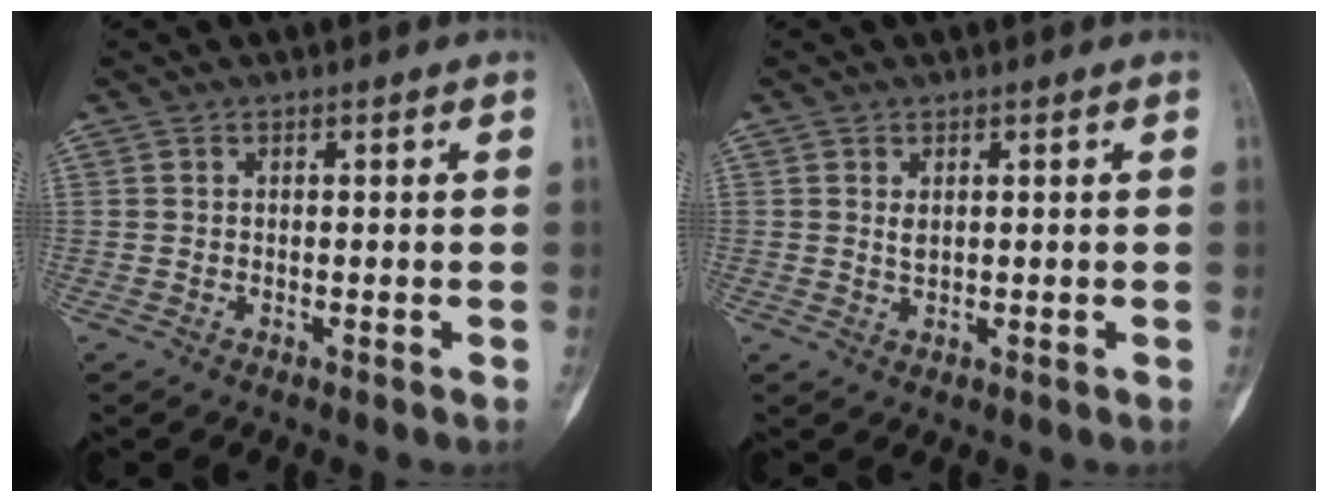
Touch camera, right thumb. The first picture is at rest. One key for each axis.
{"total": 1.3, "fx": 0.5, "fy": 0.8, "fz": 1.0, "tx": -0.014, "ty": -0.002, "tz": 0.013}